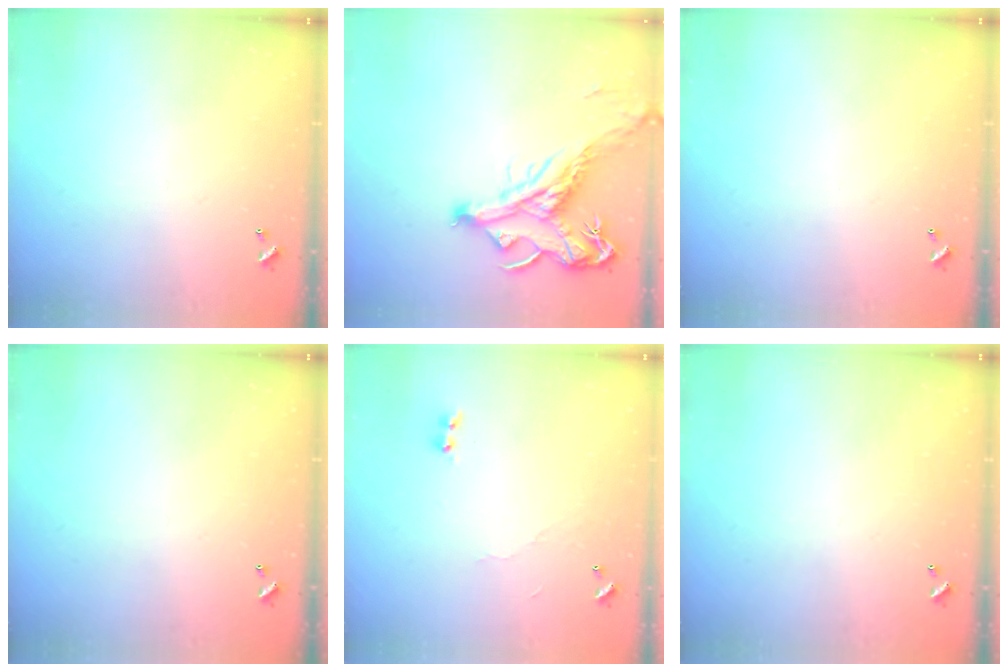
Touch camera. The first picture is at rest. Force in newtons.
{"total": 3.5, "press": 3.3, "slide": 1.3}
{"total": 0.0}
{"total": 0.0}
{"total": 5.4, "press": 5.4, "slide": 0.3}
{"total": 0.0}